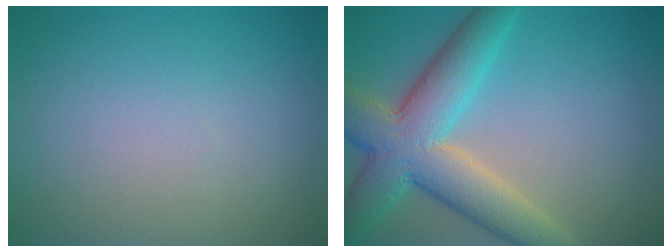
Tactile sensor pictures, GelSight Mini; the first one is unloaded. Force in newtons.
{"total": 8.6, "press": 8.6, "slide": 0.7}